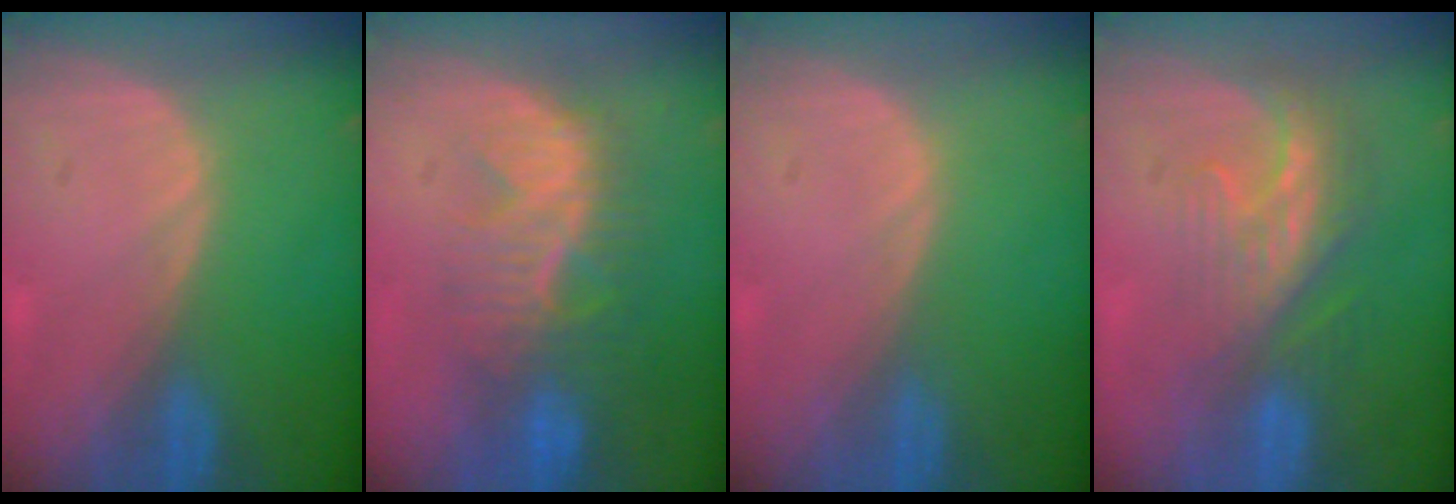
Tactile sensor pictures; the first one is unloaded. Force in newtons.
{"total": 9.3, "press": 8.4, "slide": 3.9}
{"total": 0.0}
{"total": 8.7, "press": 7.4, "slide": 4.6}